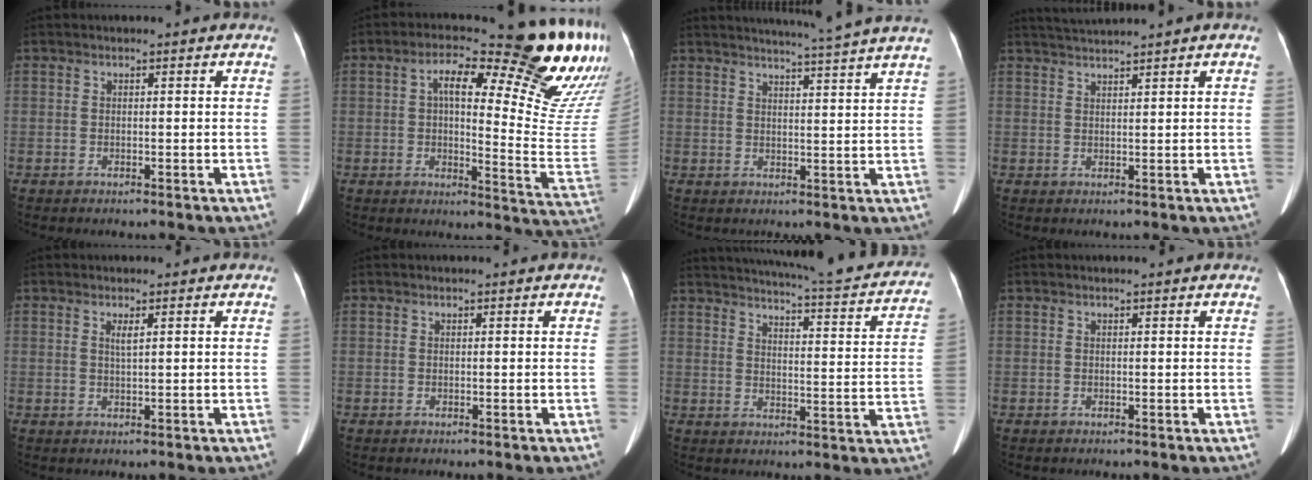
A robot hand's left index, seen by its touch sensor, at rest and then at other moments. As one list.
[{"total": 23.9, "force": [13.0, 4.2, 19.6], "torque": [-0.215, -0.002, 0.161]}, {"total": 11.5, "force": [10.3, -2.4, 4.4], "torque": [-0.067, -0.026, 0.123]}, {"total": 3.9, "force": [3.4, -1.4, 1.2], "torque": [-0.023, 0.012, 0.067]}, {"total": 1.4, "force": [0.8, 0.1, 1.2], "torque": [-0.023, 0.001, 0.015]}, {"total": 0.9, "force": [0.9, 0.0, 0.3], "torque": [-0.007, 0.008, 0.014]}, {"total": 25.4, "force": [22.8, 3.0, 11.0], "torque": [-0.155, -0.046, 0.267]}, {"total": 1.5, "force": [1.3, 0.0, 0.6], "torque": [-0.009, 0.009, 0.018]}]